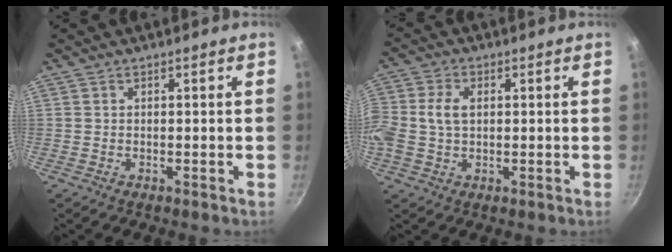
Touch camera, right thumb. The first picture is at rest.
{"total": 7.5, "force": [0.6, 5.2, 5.4], "torque": [-0.110, 0.017, 0.005]}